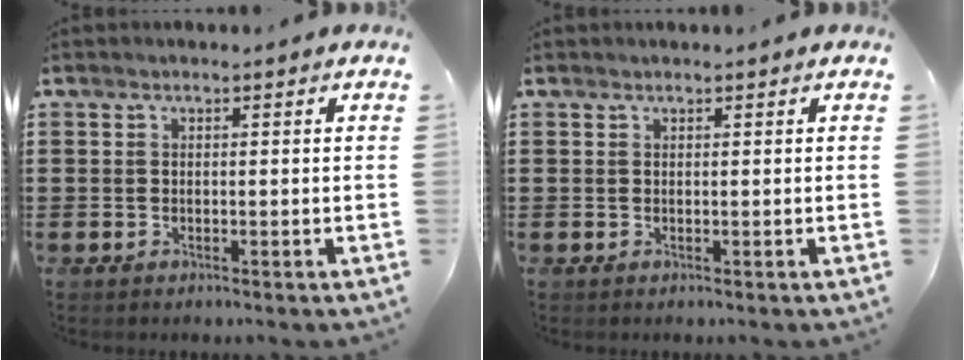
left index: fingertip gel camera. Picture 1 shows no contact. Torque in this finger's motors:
{"motor_torque": [0.02, 0.01, 0.00, 0.00]}